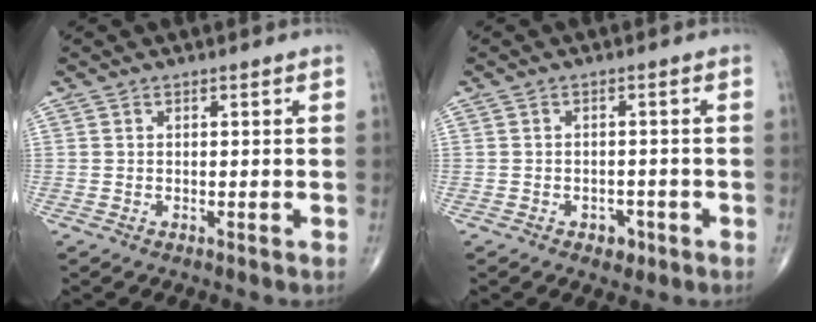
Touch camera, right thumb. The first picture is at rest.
{"total": 2.5, "force": [-1.3, 1.8, 1.2], "torque": [-0.004, 0.007, -0.015]}